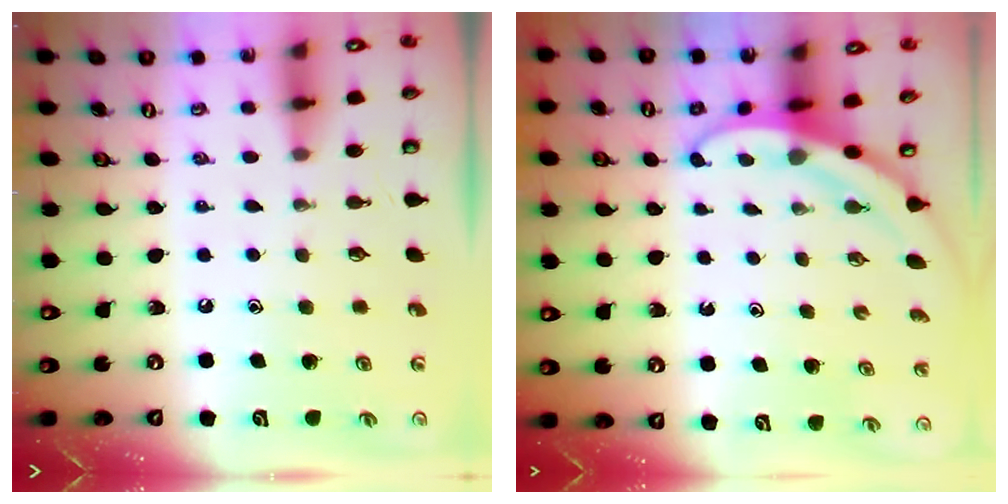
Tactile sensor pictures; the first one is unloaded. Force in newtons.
{"total": 3.2, "press": 3.2, "slide": 0.1}